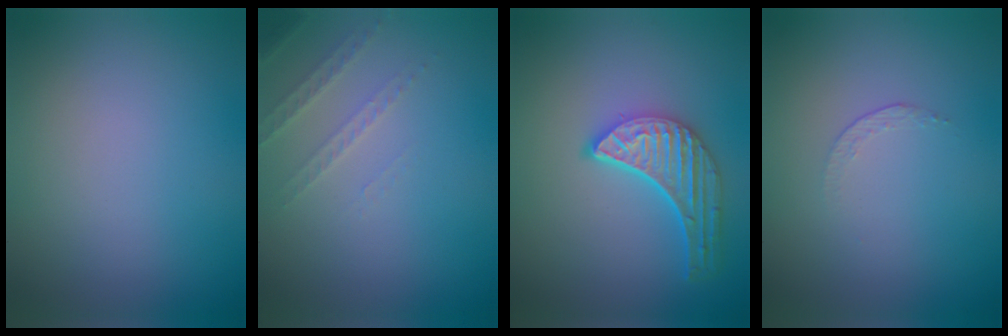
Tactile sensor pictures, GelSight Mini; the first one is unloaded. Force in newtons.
{"total": 1.9, "press": 1.8, "slide": 0.6}
{"total": 5.1, "press": 4.0, "slide": 3.2}
{"total": 0.7, "press": 0.4, "slide": 0.6}